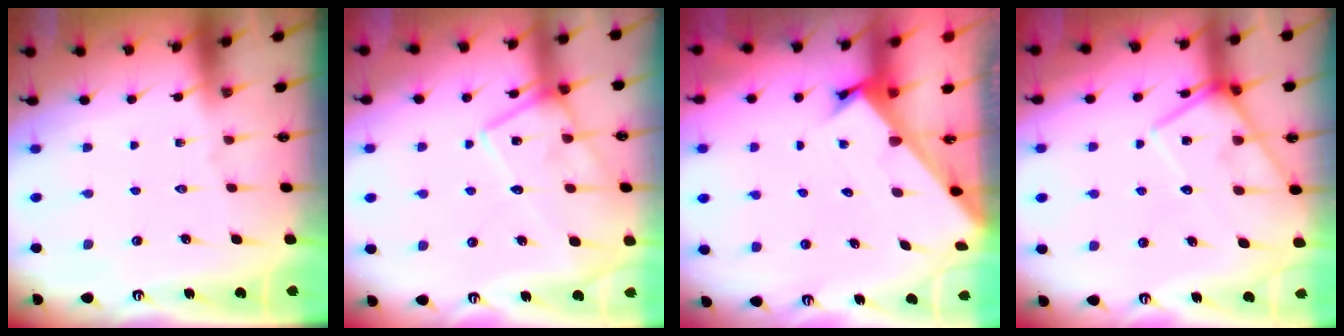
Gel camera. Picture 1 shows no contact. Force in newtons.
{"total": 14.5, "press": 14.4, "slide": 1.3}
{"total": 2.5, "press": 2.5, "slide": 0.3}
{"total": 11.5, "press": 11.5, "slide": 1.0}